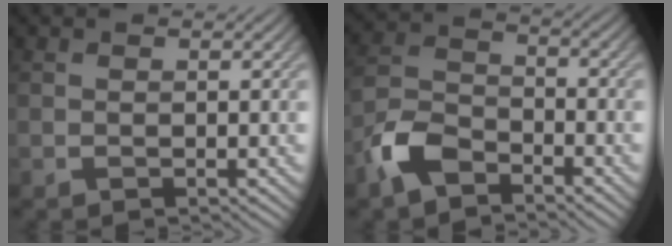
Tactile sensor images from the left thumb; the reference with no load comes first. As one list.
[{"total": 6.6, "force": [-4.5, 3.2, 3.6], "torque": [-0.080, -0.001, -0.108]}]